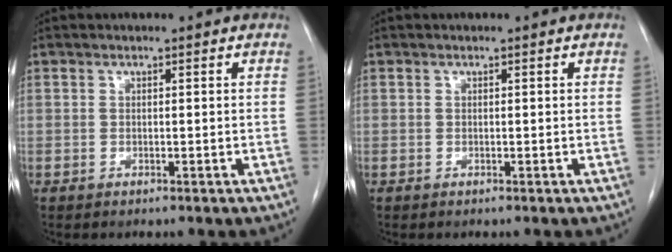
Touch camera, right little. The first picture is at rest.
{"total": 0.0}